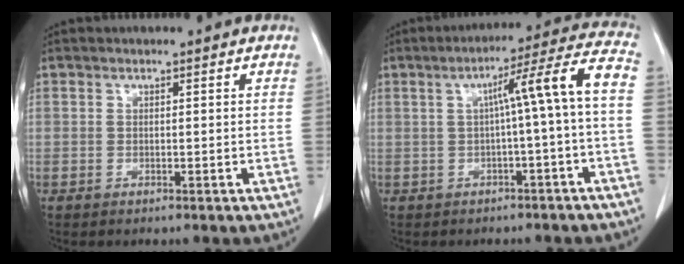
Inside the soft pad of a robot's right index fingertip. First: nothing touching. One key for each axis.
{"total": 9.4, "fx": -0.6, "fy": -1.0, "fz": 9.3, "tx": -0.130, "ty": 0.027, "tz": -0.009}